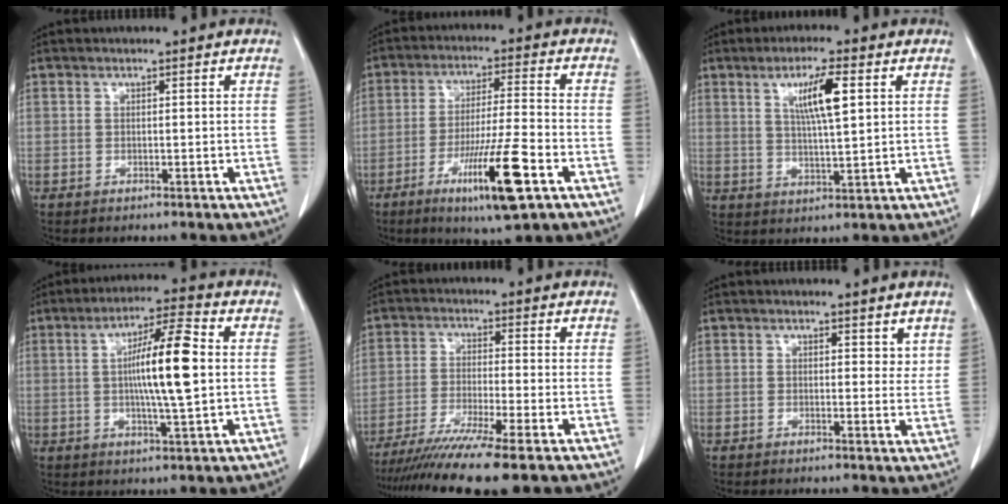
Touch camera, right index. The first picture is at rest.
{"total": 12.3, "force": [-5.8, 0.6, 10.9], "torque": [-0.192, -0.020, -0.097]}
{"total": 7.3, "force": [2.6, 0.5, 6.8], "torque": [-0.121, 0.000, 0.044]}
{"total": 11.4, "force": [0.8, 0.6, 11.3], "torque": [-0.196, 0.005, 0.009]}
{"total": 11.2, "force": [-8.5, -1.1, 7.3], "torque": [-0.116, -0.028, -0.138]}
{"total": 2.5, "force": [1.9, 1.4, 0.9], "torque": [0.006, -0.010, 0.021]}